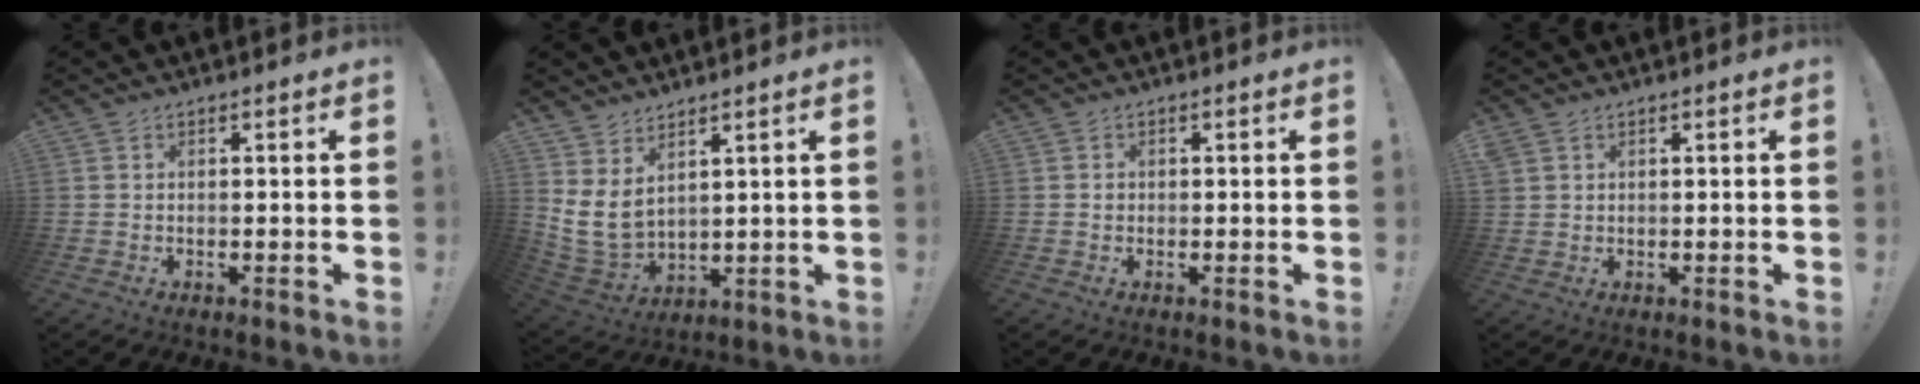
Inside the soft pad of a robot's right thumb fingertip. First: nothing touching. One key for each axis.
{"total": 8.4, "fx": 3.8, "fy": 5.3, "fz": 5.4, "tx": -0.110, "ty": -0.039, "tz": 0.078}
{"total": 0.8, "fx": -0.2, "fy": 0.7, "fz": 0.0, "tx": 0.000, "ty": 0.004, "tz": -0.005}
{"total": 2.1, "fx": 1.3, "fy": 1.4, "fz": 0.7, "tx": -0.011, "ty": -0.002, "tz": 0.027}